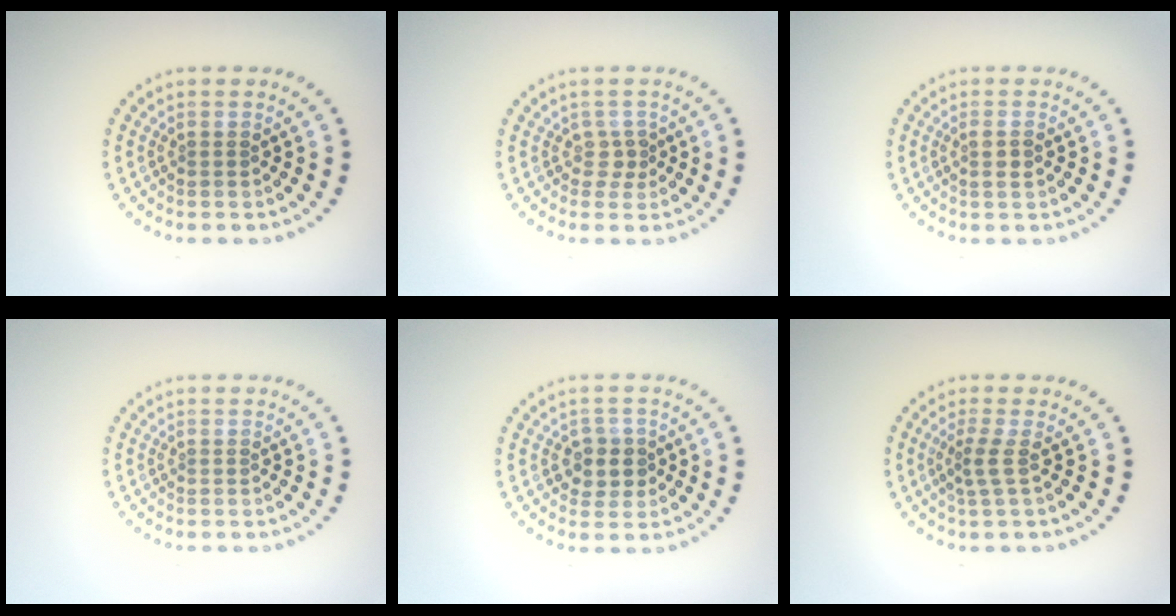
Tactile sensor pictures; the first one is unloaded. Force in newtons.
{"total": 1.3, "press": 1.0, "slide": 0.8}
{"total": 1.3, "press": 1.2, "slide": 0.5}
{"total": 0.0}
{"total": 2.4, "press": 2.3, "slide": 0.8}
{"total": 1.8, "press": 1.1, "slide": 1.4}